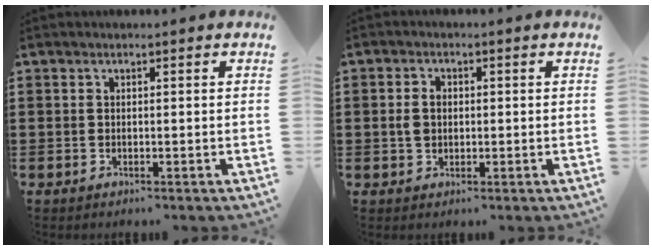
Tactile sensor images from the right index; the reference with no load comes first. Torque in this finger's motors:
{"motor_torque": [0.39, 0.43, 0.11, 0.02]}